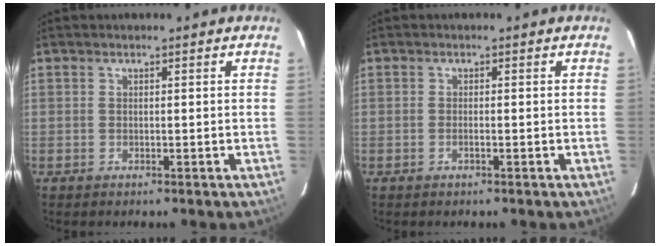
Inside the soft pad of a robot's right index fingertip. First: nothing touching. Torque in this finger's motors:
{"motor_torque": [-0.24, -0.07, -0.03, -0.01]}